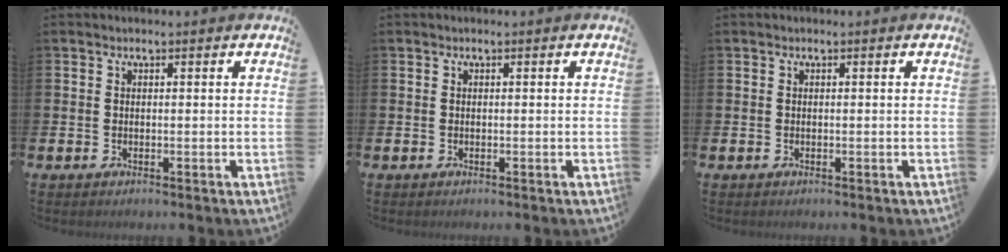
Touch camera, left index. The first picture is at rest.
{"total": 0.0}
{"total": 0.0}